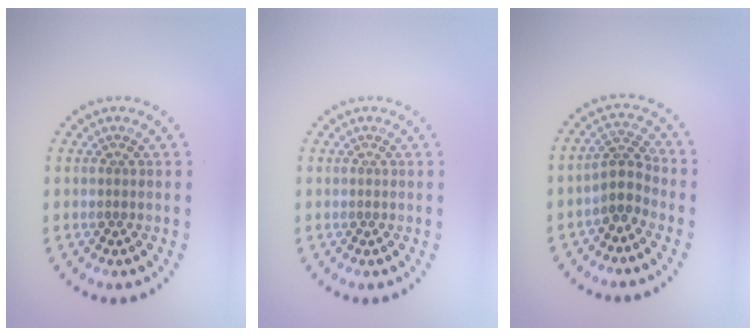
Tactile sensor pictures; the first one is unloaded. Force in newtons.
{"total": 0.0}
{"total": 2.6, "press": 2.1, "slide": 1.6}